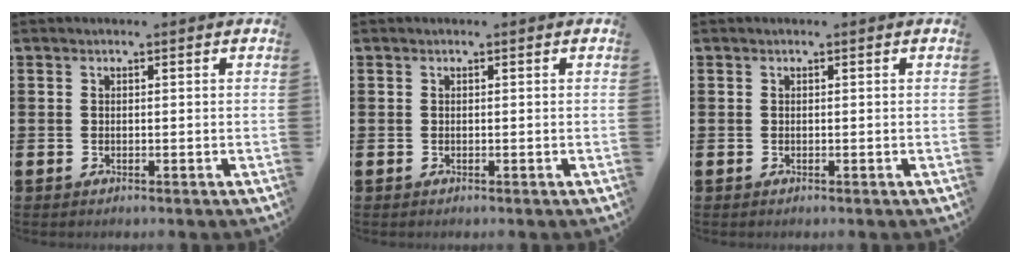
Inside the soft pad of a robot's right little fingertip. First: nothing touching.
{"total": 0.0}
{"total": 0.0}